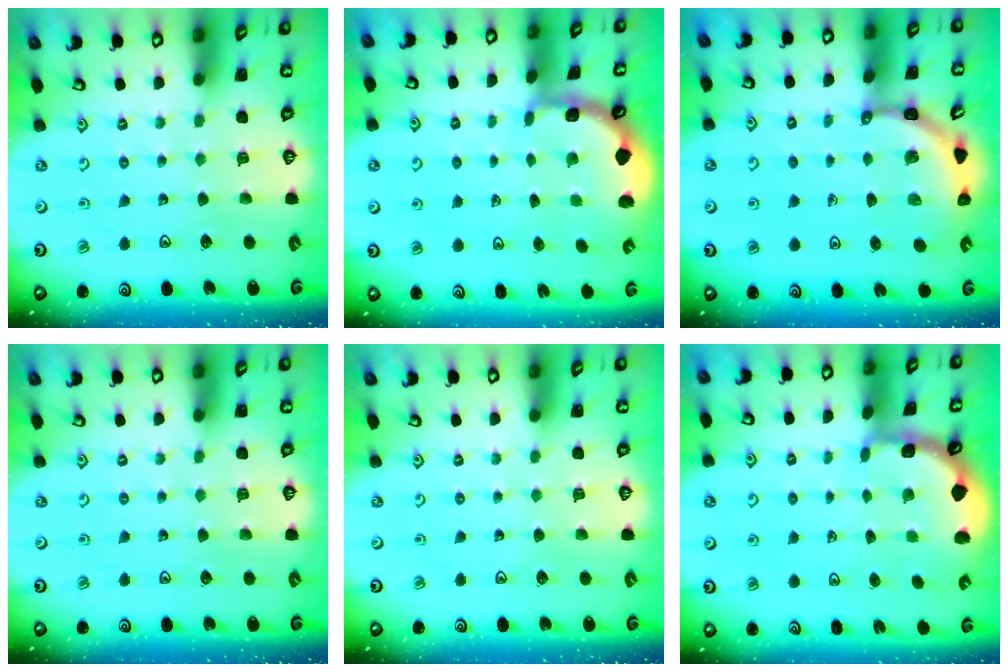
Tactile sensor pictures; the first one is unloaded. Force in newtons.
{"total": 1.8, "press": 1.8, "slide": 0.2}
{"total": 3.5, "press": 3.5, "slide": 0.2}
{"total": 0.0}
{"total": 0.0}
{"total": 1.8, "press": 1.8, "slide": 0.2}